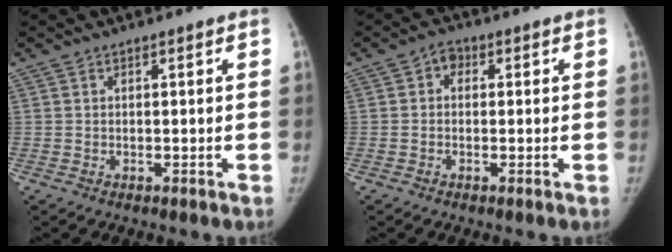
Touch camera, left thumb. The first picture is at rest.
{"total": 2.4, "force": [0.3, 1.9, 1.4], "torque": [-0.003, 0.006, -0.005]}